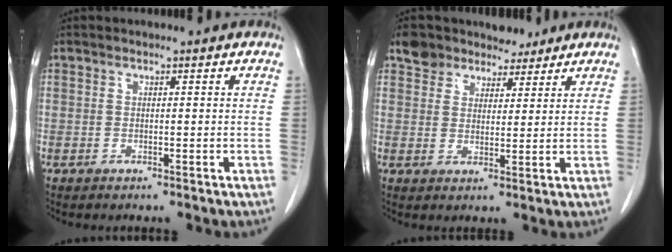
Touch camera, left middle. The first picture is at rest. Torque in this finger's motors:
{"motor_torque": [0.31, -0.47, 0.01, 0.01]}